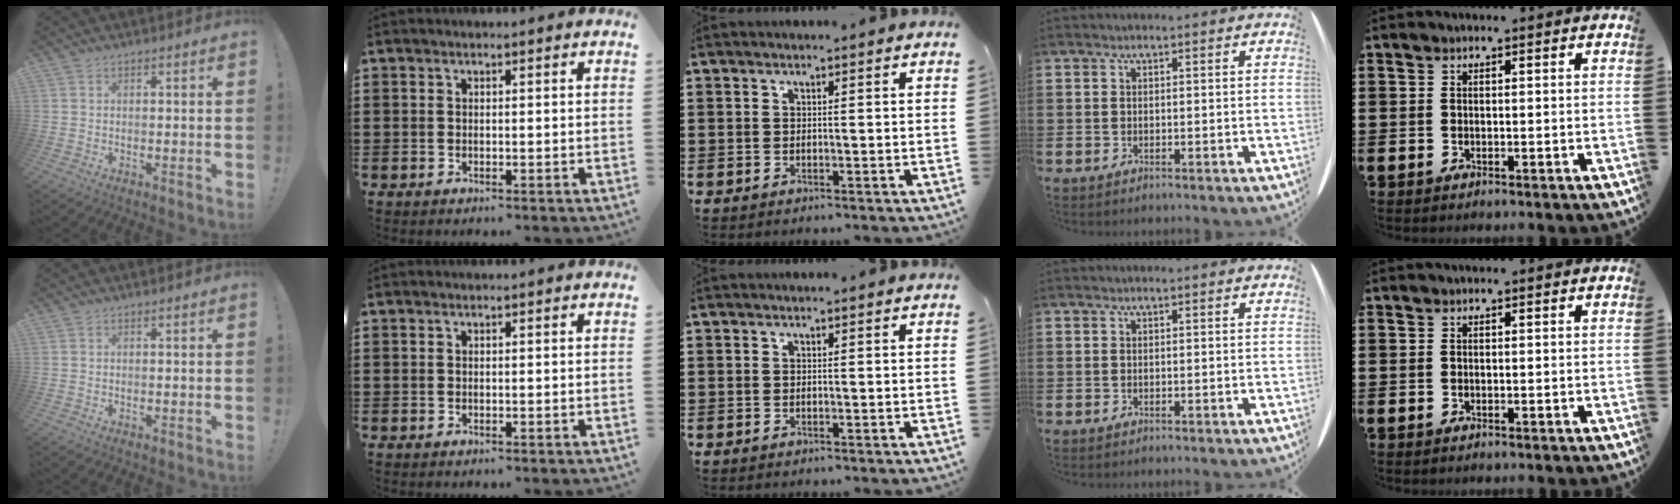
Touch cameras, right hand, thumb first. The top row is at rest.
{}